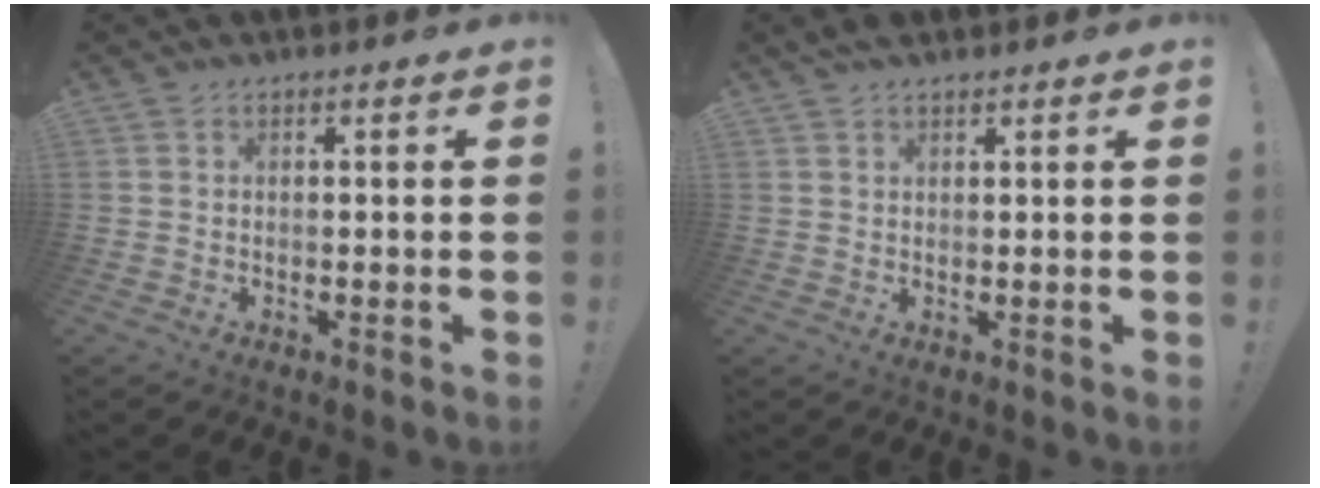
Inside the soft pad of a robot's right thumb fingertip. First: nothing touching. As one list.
[{"total": 2.2, "force": [1.8, 1.0, 0.7], "torque": [-0.013, -0.005, 0.035]}]